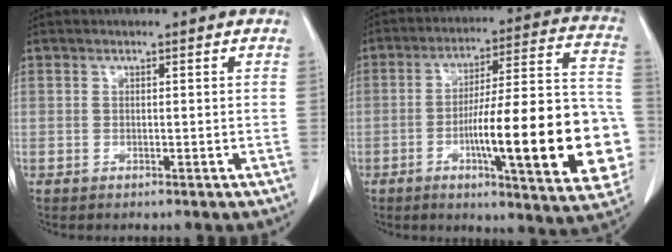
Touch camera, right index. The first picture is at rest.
{"total": 24.2, "force": [-5.9, 3.7, 23.2], "torque": [-0.266, 0.019, -0.076]}